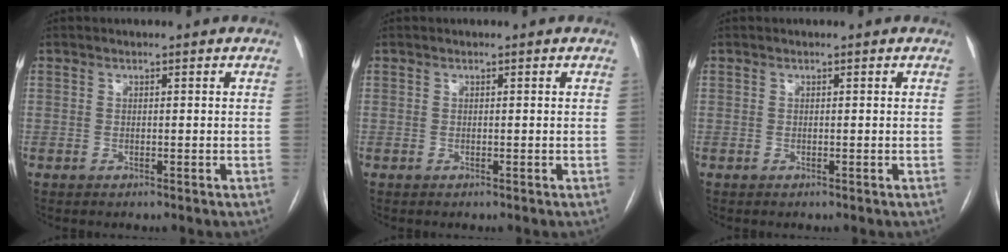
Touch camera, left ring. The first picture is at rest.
{"total": 0.0}
{"total": 0.0}